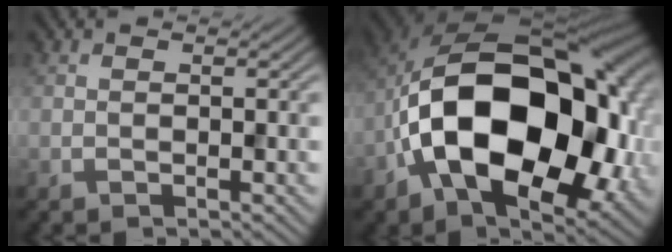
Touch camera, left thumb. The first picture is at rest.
{"total": 19.8, "force": [-3.6, 12.3, 15.1], "torque": [-0.274, -0.022, -0.048]}